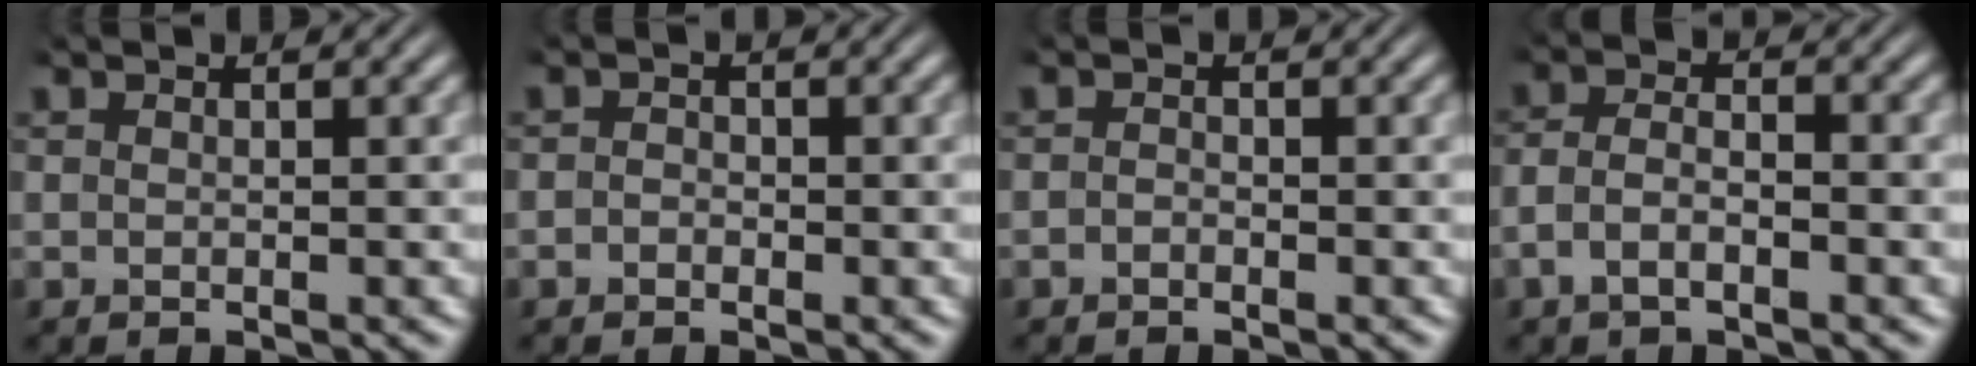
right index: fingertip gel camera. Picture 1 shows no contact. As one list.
[{"total": 0.8, "force": [-0.6, 0.5, -0.1], "torque": [0.003, -0.002, -0.013]}, {"total": 0.6, "force": [-0.6, 0.2, -0.1], "torque": [0.000, -0.002, -0.013]}, {"total": 3.6, "force": [-1.4, 2.3, 2.3], "torque": [-0.054, -0.004, -0.027]}]